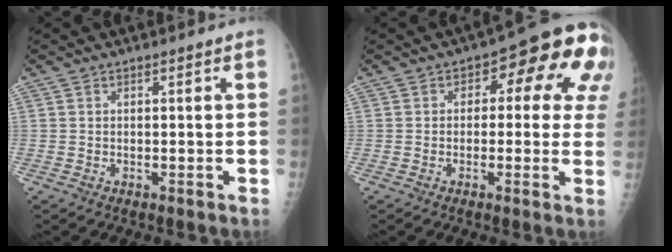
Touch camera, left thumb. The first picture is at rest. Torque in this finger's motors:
{"motor_torque": [0.14, 0.57, 0.05, -0.05, 0.07]}